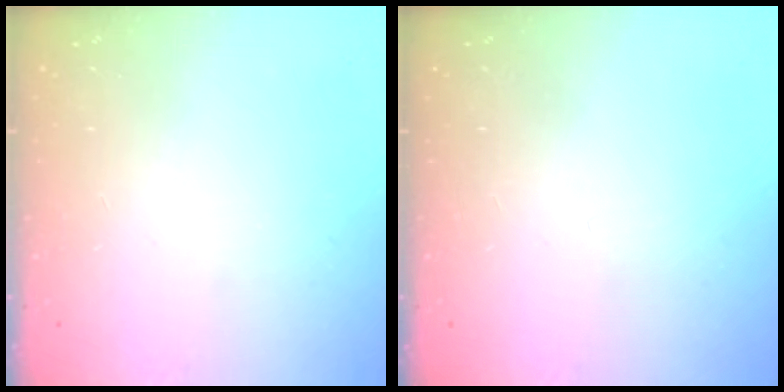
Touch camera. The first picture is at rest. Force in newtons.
{"total": 0.0}